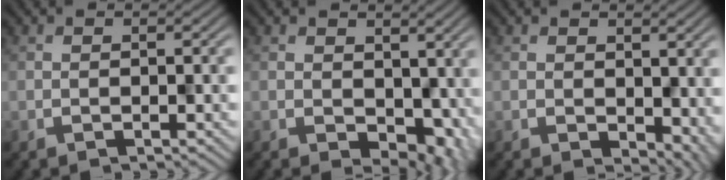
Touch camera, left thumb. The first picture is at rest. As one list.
[{"total": 6.0, "force": [-0.4, 4.1, 4.3], "torque": [-0.060, -0.028, 0.005]}, {"total": 4.5, "force": [-1.1, 2.9, 3.2], "torque": [-0.047, -0.015, 0.007]}]